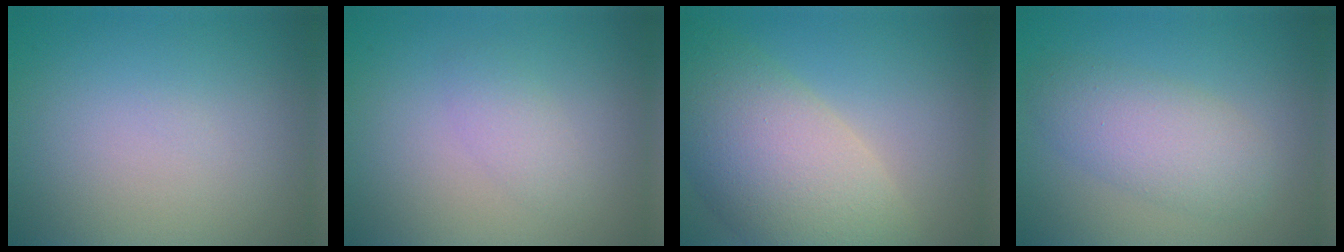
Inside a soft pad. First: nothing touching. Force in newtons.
{"total": 1.6, "press": 1.6, "slide": 0.1}
{"total": 10.7, "press": 10.7, "slide": 0.8}
{"total": 4.3, "press": 4.3, "slide": 0.2}